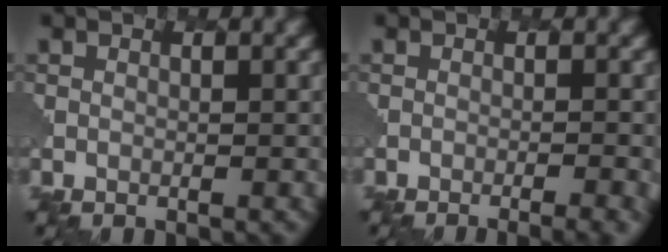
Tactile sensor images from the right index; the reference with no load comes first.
{"total": 3.8, "force": [-2.1, 1.3, 2.9], "torque": [-0.024, 0.011, -0.022]}